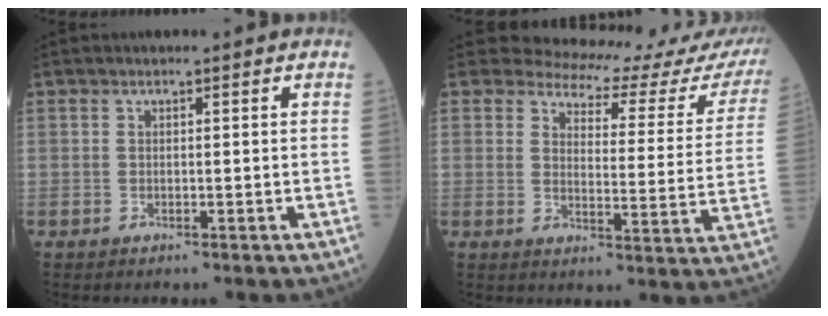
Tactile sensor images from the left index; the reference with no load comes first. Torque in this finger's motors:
{"motor_torque": [0.86, -1.28, -0.16, -0.05]}